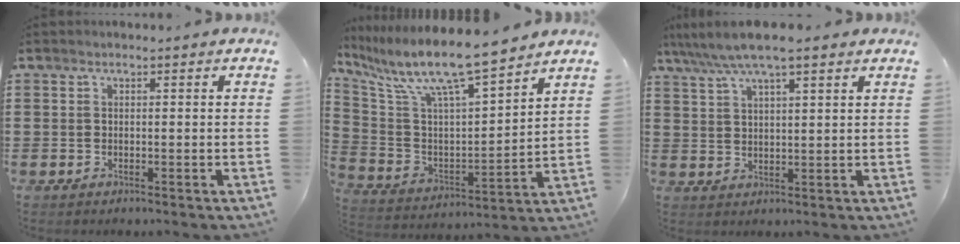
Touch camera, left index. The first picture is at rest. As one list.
[{"total": 10.6, "force": [8.6, 0.8, 6.0], "torque": [-0.152, -0.059, 0.143]}, {"total": 6.5, "force": [5.1, 0.8, 3.9], "torque": [-0.089, -0.012, 0.089]}]